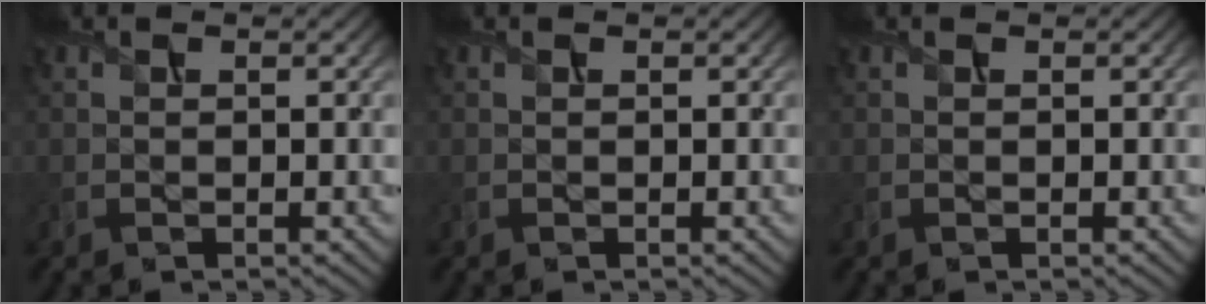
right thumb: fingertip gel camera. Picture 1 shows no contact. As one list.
[{"total": 0.0}, {"total": 0.0}]